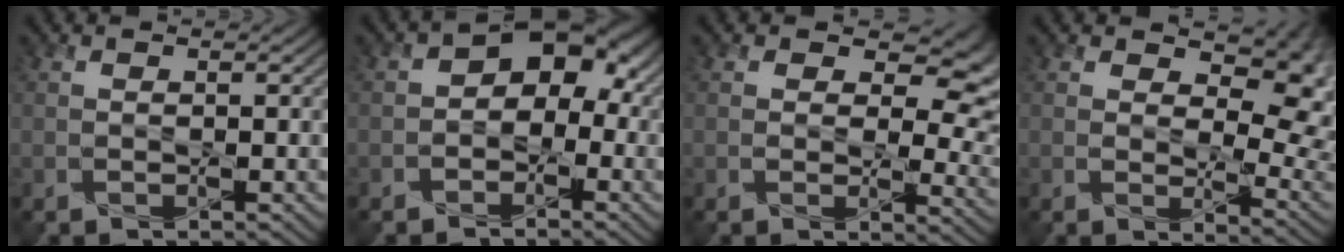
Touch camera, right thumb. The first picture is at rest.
{"total": 6.8, "force": [-0.8, 4.9, 4.8], "torque": [-0.054, 0.011, -0.031]}
{"total": 9.7, "force": [2.7, 6.2, 7.0], "torque": [-0.090, -0.018, 0.044]}
{"total": 12.5, "force": [3.8, 7.6, 9.1], "torque": [-0.114, -0.016, 0.070]}